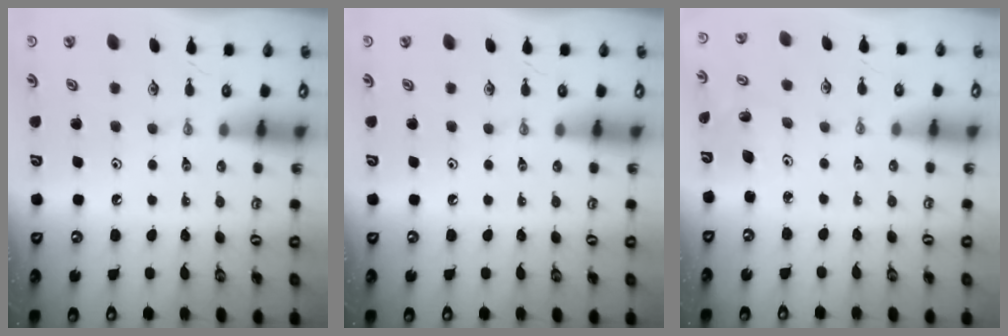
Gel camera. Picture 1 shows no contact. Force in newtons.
{"total": 0.0}
{"total": 2.0, "press": 2.0, "slide": 0.1}